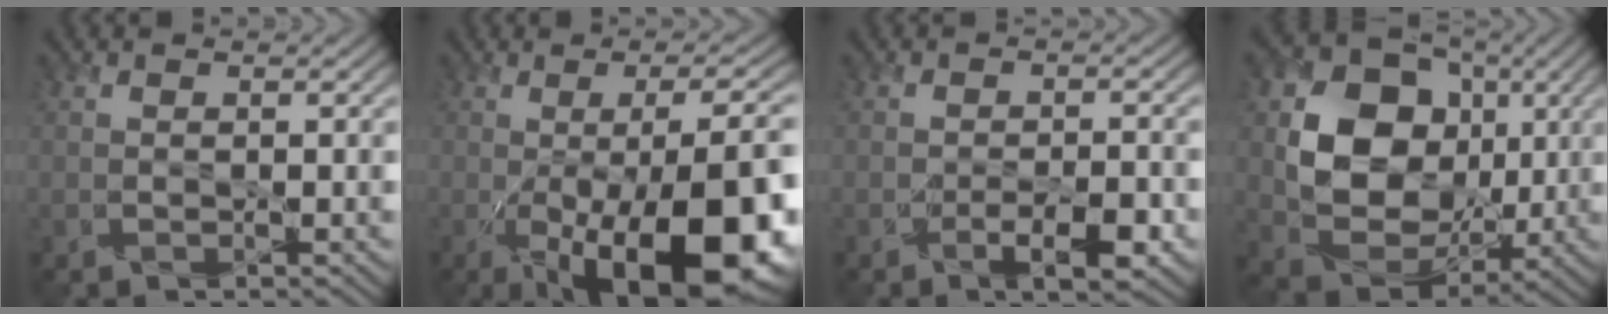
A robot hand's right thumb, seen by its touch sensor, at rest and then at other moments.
{"total": 16.6, "force": [-4.3, 5.8, 14.9], "torque": [-0.188, -0.011, -0.049]}
{"total": 3.3, "force": [-1.6, 1.3, 2.6], "torque": [-0.042, -0.004, -0.021]}
{"total": 13.2, "force": [1.8, 10.9, 7.3], "torque": [-0.144, -0.005, 0.029]}